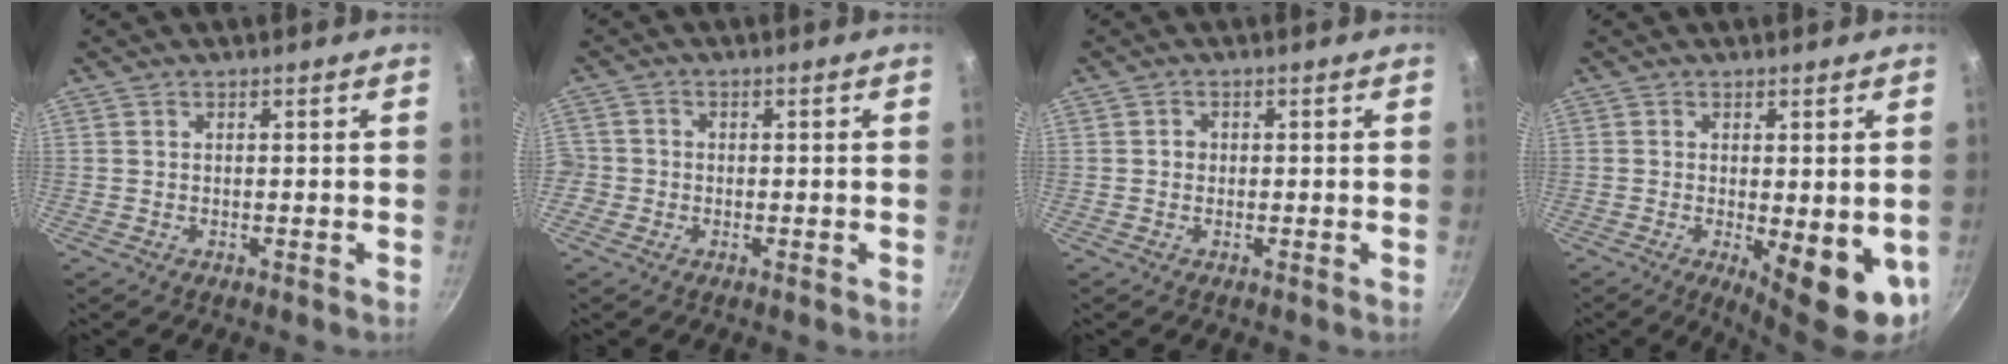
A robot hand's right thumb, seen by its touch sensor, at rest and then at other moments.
{"total": 2.7, "force": [-1.1, 2.4, 0.6], "torque": [-0.005, 0.012, -0.026]}
{"total": 1.3, "force": [-0.1, 1.2, 0.5], "torque": [-0.004, 0.004, -0.003]}
{"total": 11.1, "force": [-2.3, 3.8, 10.2], "torque": [-0.115, -0.009, -0.018]}